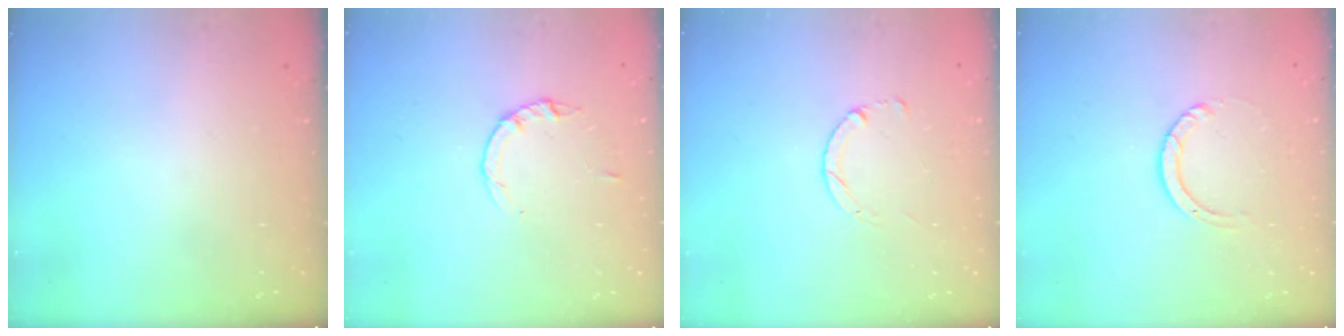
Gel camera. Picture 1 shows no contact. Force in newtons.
{"total": 2.8, "press": 2.8, "slide": 0.4}
{"total": 1.8, "press": 1.8, "slide": 0.2}
{"total": 3.5, "press": 3.5, "slide": 0.3}